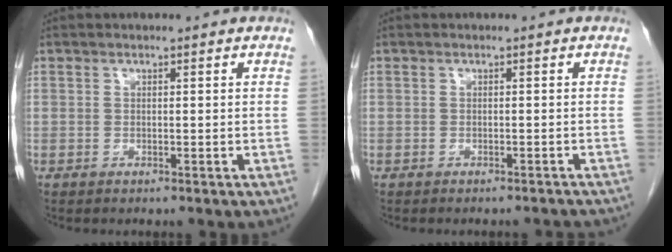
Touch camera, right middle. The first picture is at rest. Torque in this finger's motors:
{"motor_torque": [0.36, -0.32, 0.00, 0.00]}